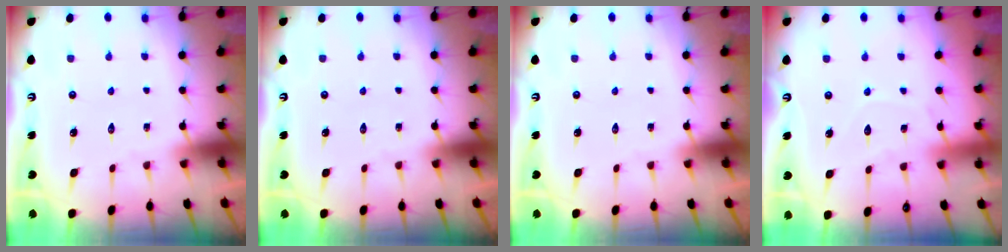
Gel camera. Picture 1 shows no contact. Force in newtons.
{"total": 0.0}
{"total": 0.0}
{"total": 6.9, "press": 6.9, "slide": 0.5}